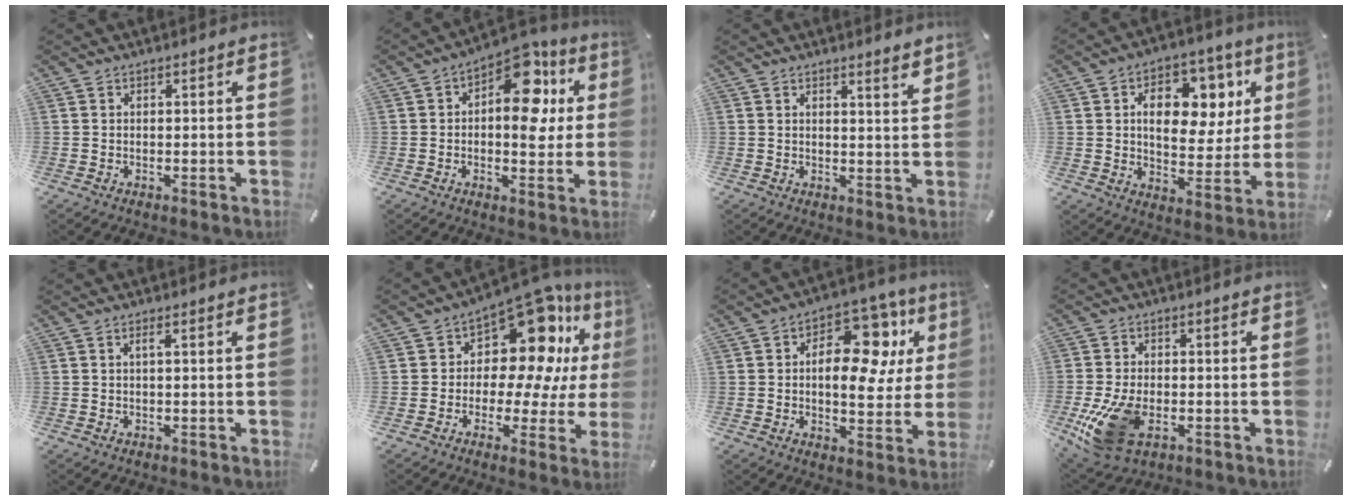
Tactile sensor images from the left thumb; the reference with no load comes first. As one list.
[{"total": 14.2, "force": [4.5, 8.1, 10.8], "torque": [-0.130, -0.041, 0.073]}, {"total": 2.9, "force": [2.6, -0.5, 1.1], "torque": [-0.019, -0.024, 0.043]}, {"total": 14.1, "force": [4.7, 9.8, 9.0], "torque": [-0.114, -0.020, 0.077]}, {"total": 1.2, "force": [0.2, 0.1, 1.2], "torque": [-0.023, -0.002, 0.003]}, {"total": 14.9, "force": [7.6, 8.2, 9.9], "torque": [-0.150, -0.079, 0.128]}, {"total": 17.0, "force": [5.2, 10.2, 12.6], "torque": [-0.164, -0.029, 0.086]}, {"total": 13.5, "force": [-4.2, 8.4, 9.6], "torque": [-0.208, -0.002, -0.074]}]